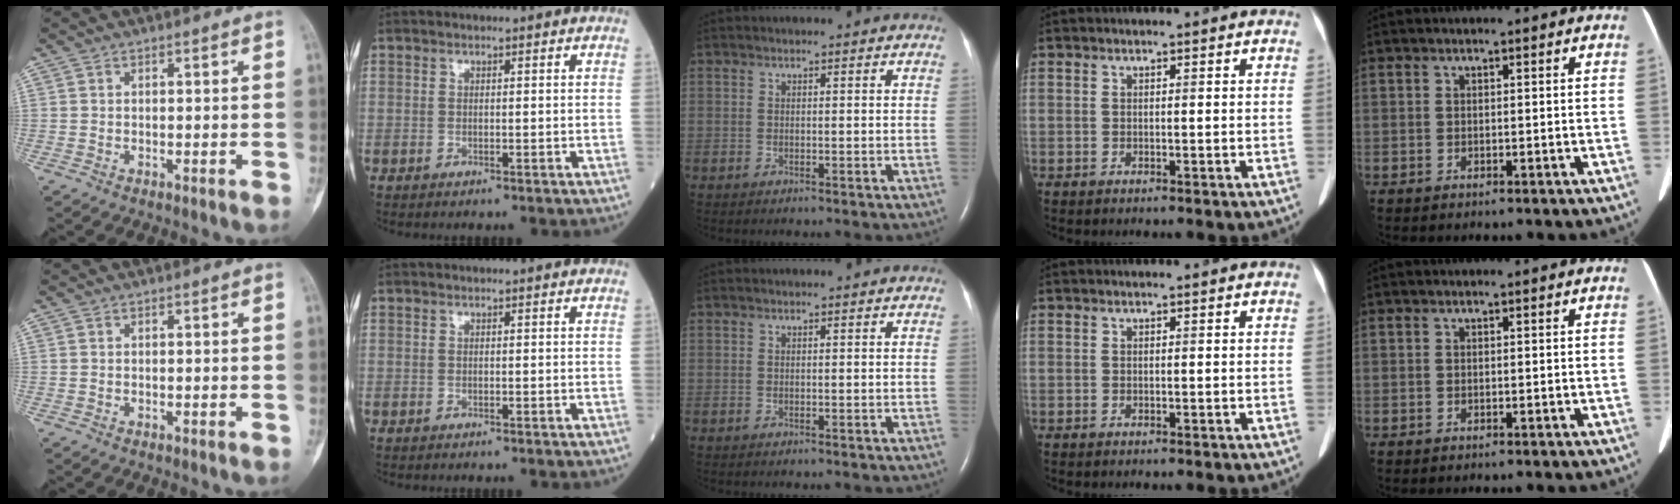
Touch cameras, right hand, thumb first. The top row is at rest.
{}